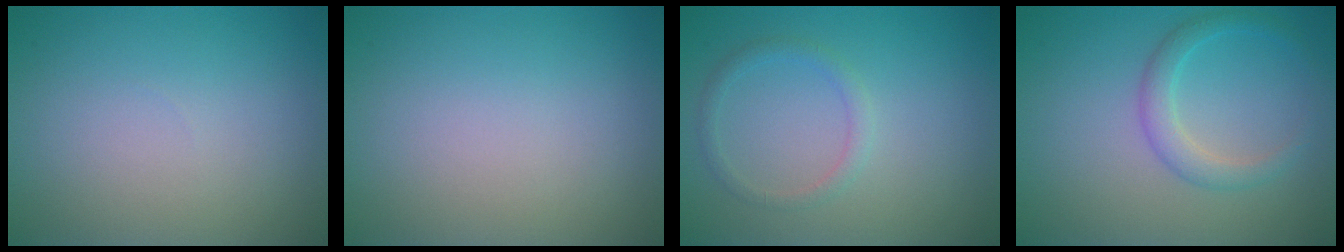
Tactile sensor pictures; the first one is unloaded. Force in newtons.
{"total": 0.0}
{"total": 1.4, "press": 1.3, "slide": 0.2}
{"total": 2.3, "press": 2.3, "slide": 0.2}